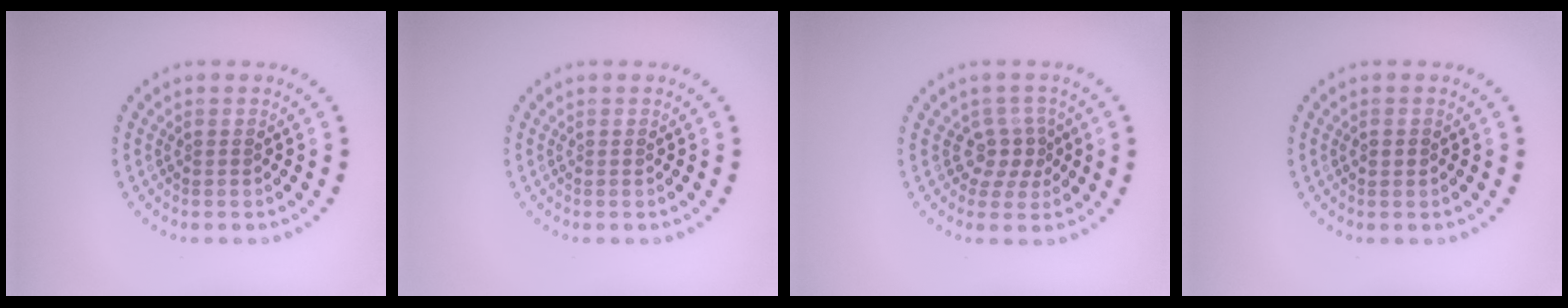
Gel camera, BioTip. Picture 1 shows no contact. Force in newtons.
{"total": 0.0}
{"total": 2.4, "press": 1.7, "slide": 1.7}
{"total": 1.1, "press": 1.1, "slide": 0.0}